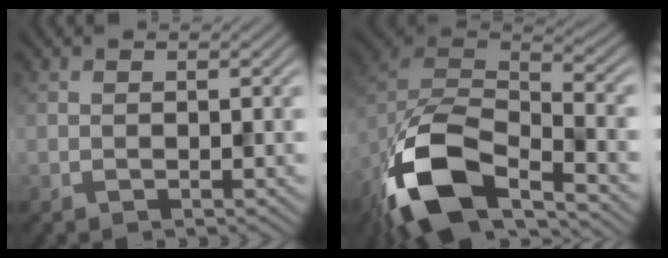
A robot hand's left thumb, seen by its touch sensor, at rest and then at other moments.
{"total": 15.0, "force": [-8.7, 6.7, 10.2], "torque": [-0.230, -0.027, -0.173]}